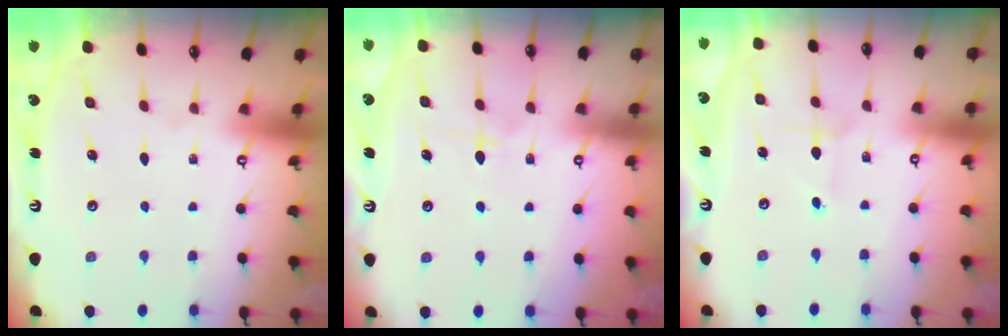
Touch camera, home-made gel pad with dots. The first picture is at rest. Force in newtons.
{"total": 4.8, "press": 4.7, "slide": 0.7}
{"total": 1.8, "press": 1.8, "slide": 0.2}